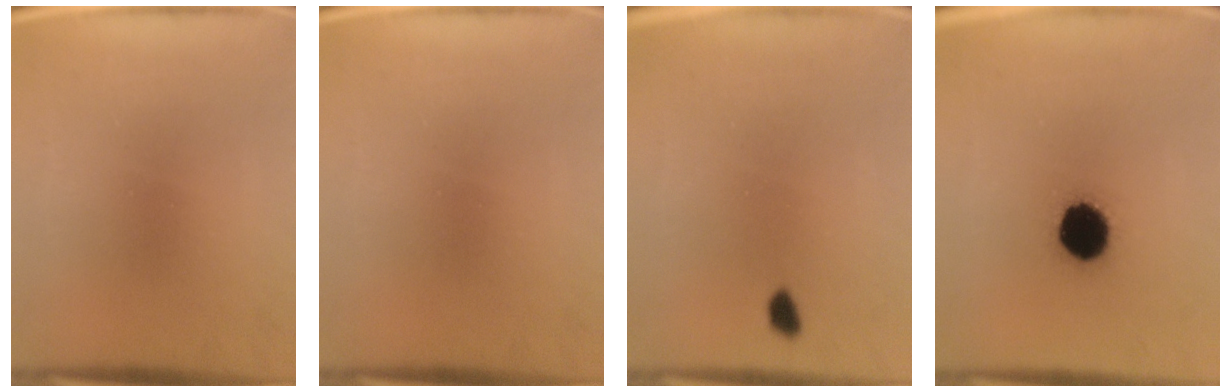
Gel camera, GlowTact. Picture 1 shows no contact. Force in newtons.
{"total": 0.0}
{"total": 1.7}
{"total": 11.8}